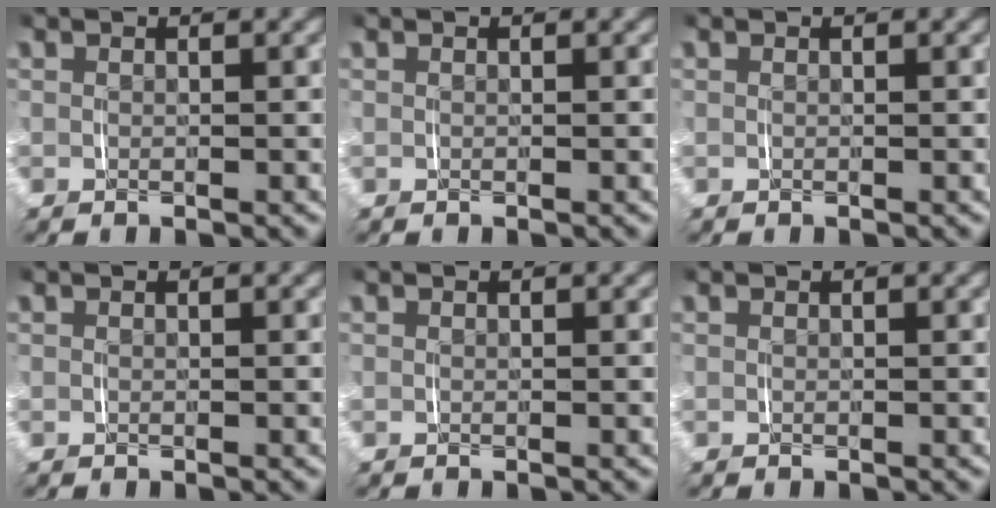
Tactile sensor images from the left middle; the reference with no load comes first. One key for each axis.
{"total": 0.0}
{"total": 0.0}
{"total": 0.0}
{"total": 0.0}
{"total": 0.0}